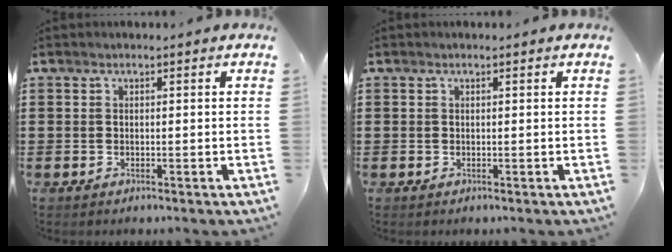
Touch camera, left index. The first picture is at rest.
{"total": 0.0}